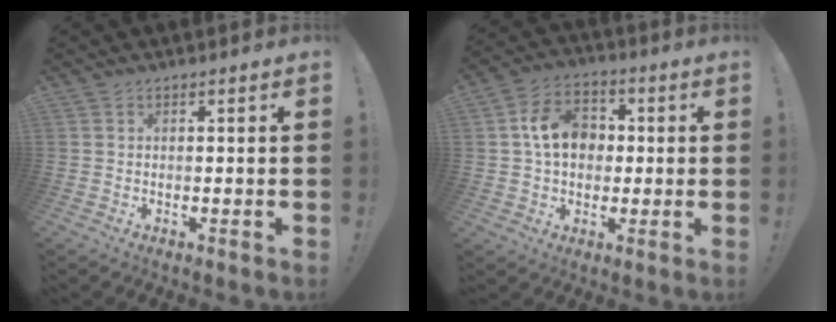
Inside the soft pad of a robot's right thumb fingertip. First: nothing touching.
{"total": 12.7, "force": [2.2, 9.9, 7.7], "torque": [-0.123, 0.009, 0.044]}